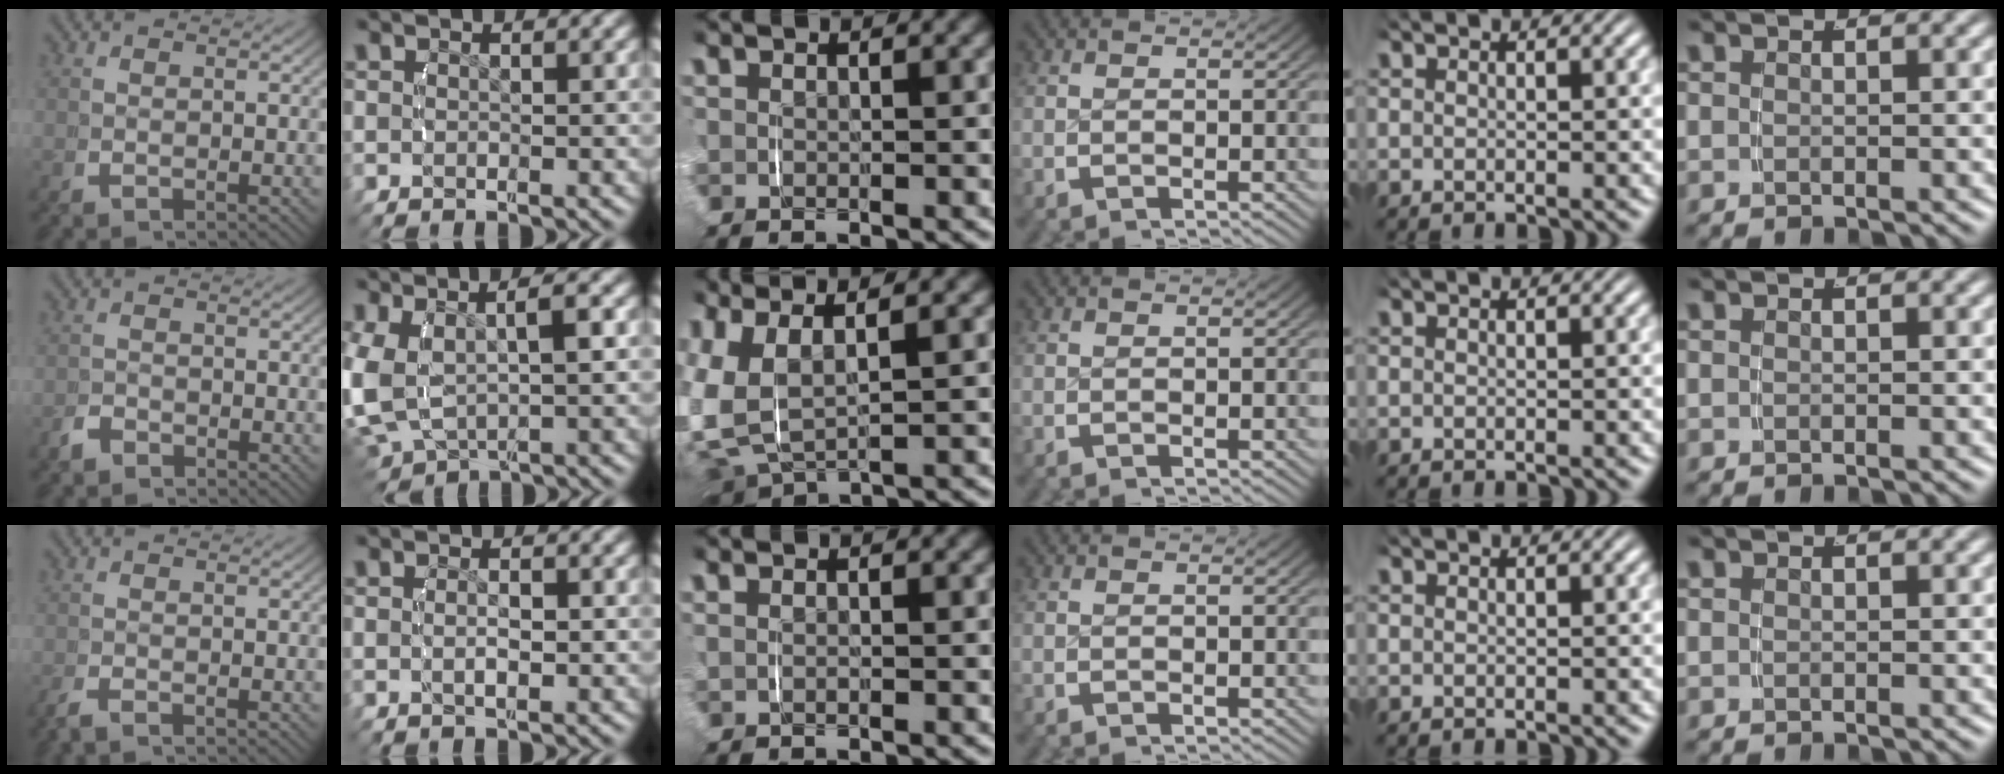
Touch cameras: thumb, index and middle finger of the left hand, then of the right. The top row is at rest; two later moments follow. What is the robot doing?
{"motion": "lift_and_place", "object": "toothpaste"}